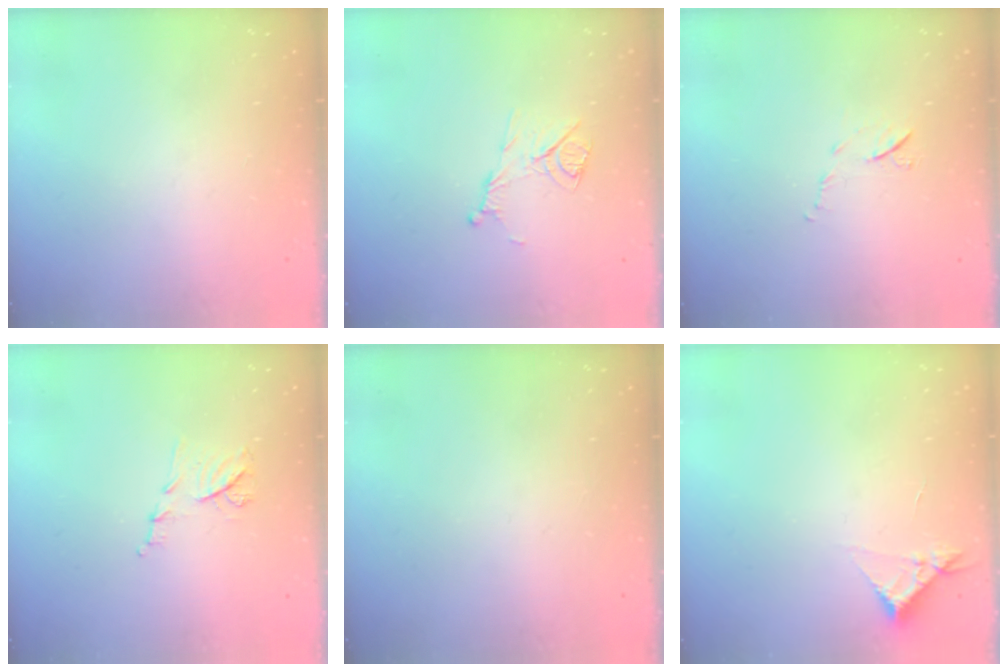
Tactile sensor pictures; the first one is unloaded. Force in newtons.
{"total": 9.2, "press": 9.2, "slide": 0.2}
{"total": 7.0, "press": 7.0, "slide": 0.7}
{"total": 7.3, "press": 7.2, "slide": 0.9}
{"total": 0.0}
{"total": 3.1, "press": 3.1, "slide": 0.5}